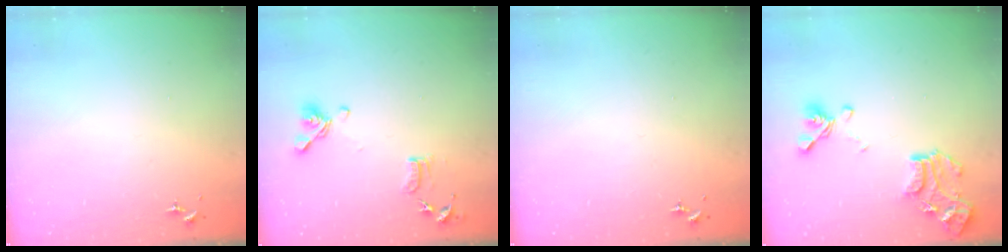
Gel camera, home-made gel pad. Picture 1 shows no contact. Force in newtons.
{"total": 12.9, "press": 12.8, "slide": 1.9}
{"total": 0.0}
{"total": 16.4, "press": 16.4, "slide": 1.4}